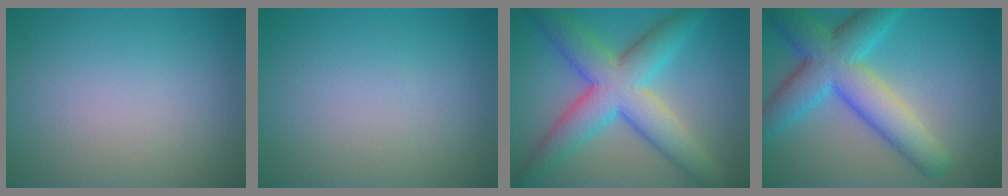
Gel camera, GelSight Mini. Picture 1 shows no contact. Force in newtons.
{"total": 0.0}
{"total": 8.5, "press": 8.5, "slide": 0.3}
{"total": 8.5, "press": 8.5, "slide": 0.2}